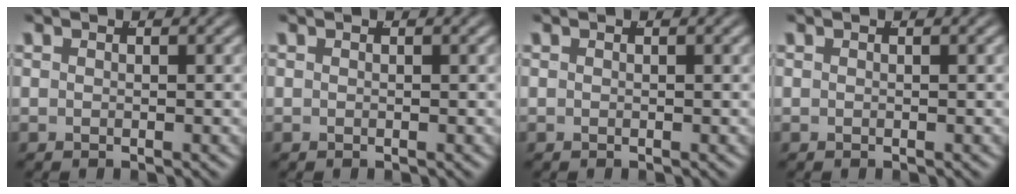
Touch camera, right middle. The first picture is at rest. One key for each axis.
{"total": 0.0}
{"total": 0.0}
{"total": 0.0}